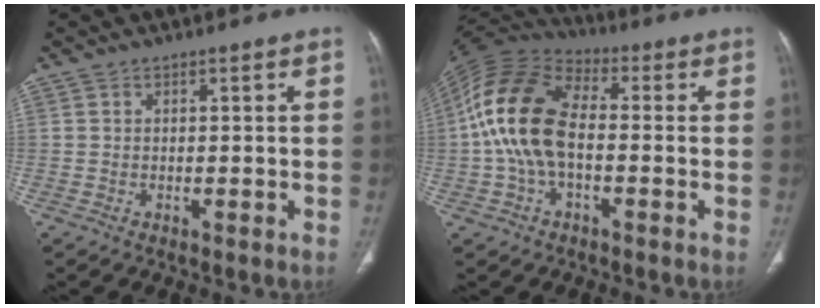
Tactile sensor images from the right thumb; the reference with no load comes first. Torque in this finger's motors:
{"motor_torque": [-0.66, 1.89, 1.99, 0.17, 0.69]}